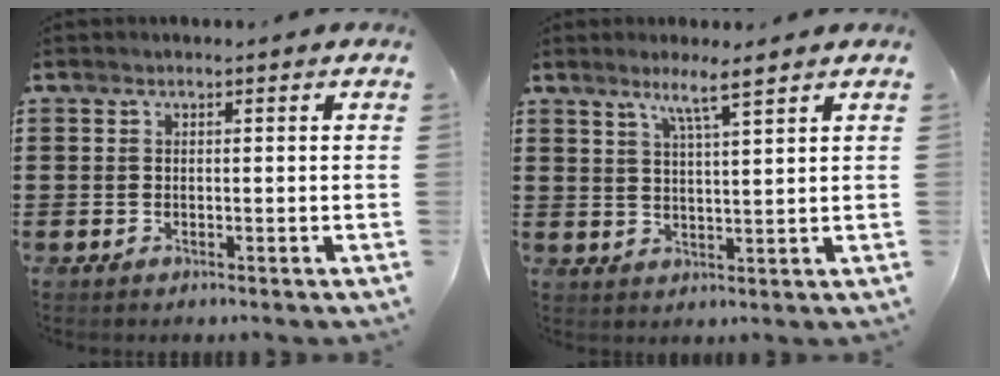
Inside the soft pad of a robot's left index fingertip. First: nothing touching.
{"total": 4.6, "force": [3.4, -0.5, 3.0], "torque": [-0.067, -0.005, 0.058]}